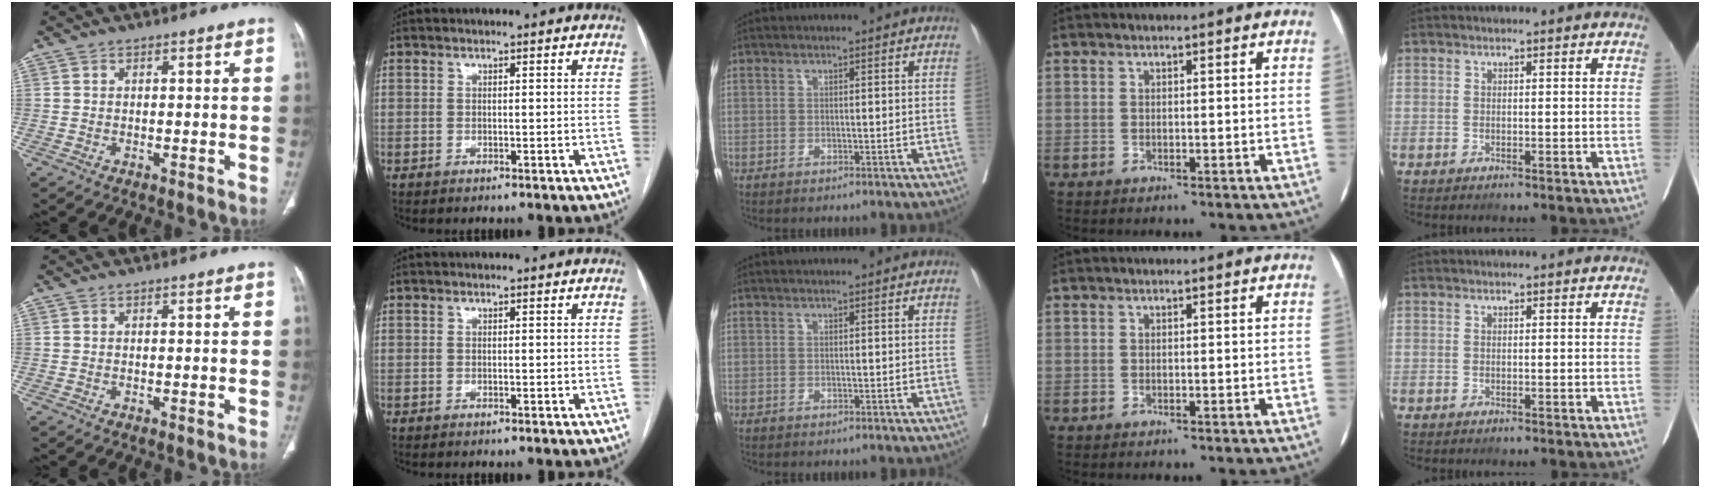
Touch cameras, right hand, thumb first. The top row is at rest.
{}